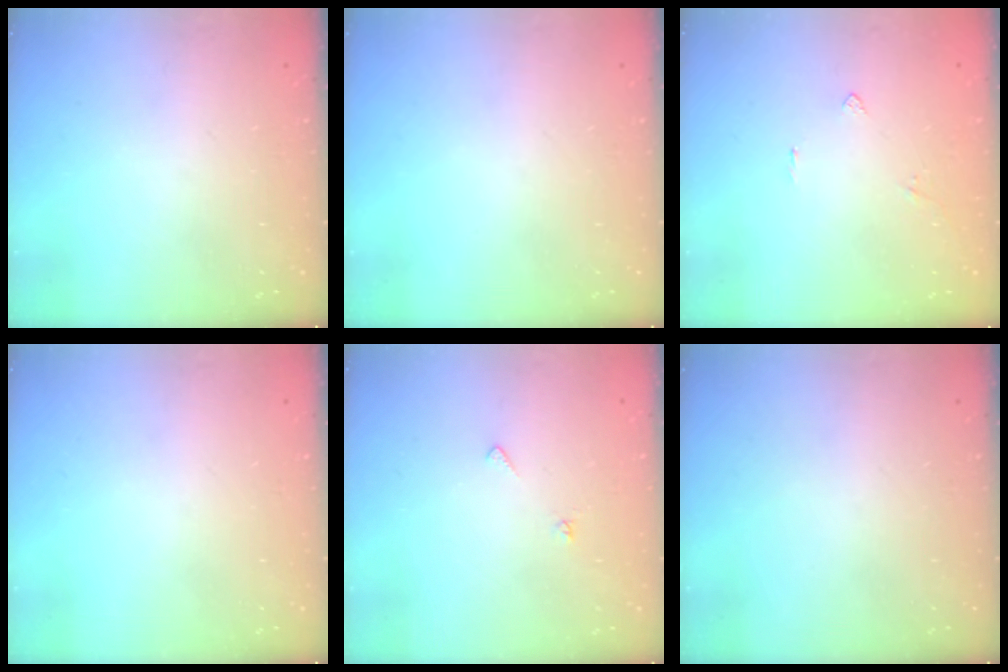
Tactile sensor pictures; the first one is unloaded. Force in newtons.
{"total": 0.0}
{"total": 2.5, "press": 2.5, "slide": 0.4}
{"total": 0.0}
{"total": 3.6, "press": 3.5, "slide": 0.4}
{"total": 0.0}